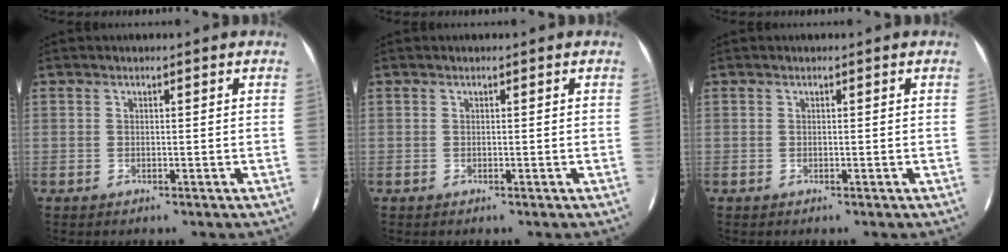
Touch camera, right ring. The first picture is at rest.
{"total": 0.0}
{"total": 0.0}